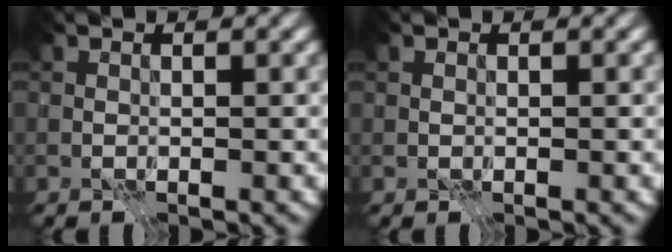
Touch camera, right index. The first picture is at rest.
{"total": 0.0}